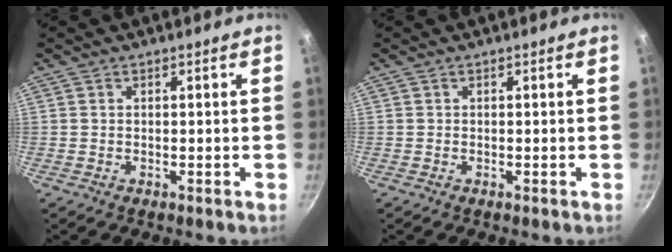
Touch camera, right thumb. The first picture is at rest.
{"total": 0.0}